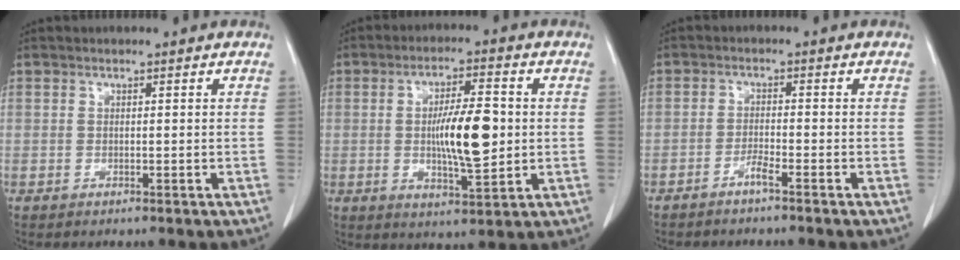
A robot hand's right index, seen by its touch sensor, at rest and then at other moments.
{"total": 10.0, "force": [-0.1, 2.1, 9.7], "torque": [-0.171, -0.002, -0.002]}
{"total": 2.0, "force": [-1.7, -0.3, 1.1], "torque": [-0.025, 0.000, -0.035]}